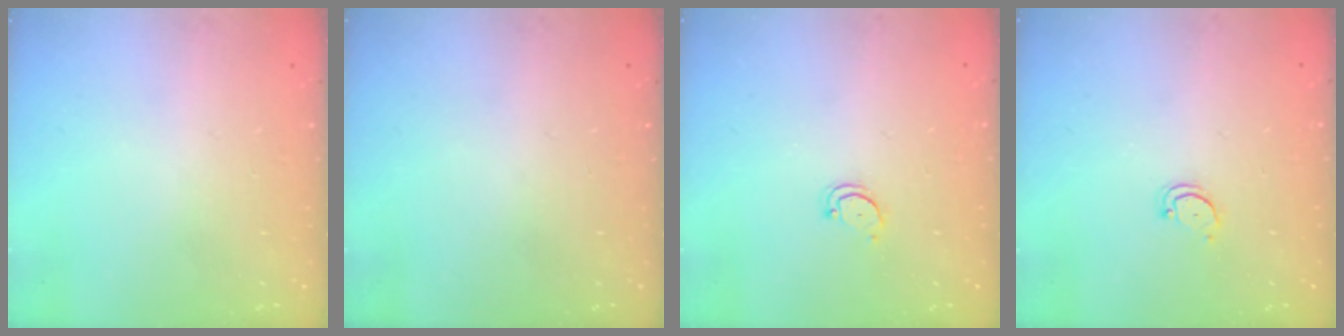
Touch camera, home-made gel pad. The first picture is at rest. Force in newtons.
{"total": 0.0}
{"total": 3.0, "press": 3.0, "slide": 0.2}
{"total": 3.0, "press": 3.0, "slide": 0.2}